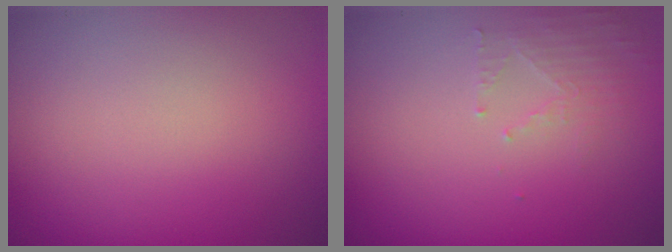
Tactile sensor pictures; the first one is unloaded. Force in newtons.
{"total": 1.7, "press": 1.7, "slide": 0.3}